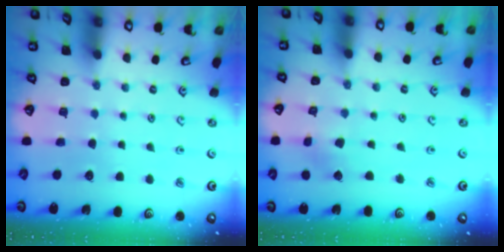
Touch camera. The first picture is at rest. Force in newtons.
{"total": 1.4, "press": 1.4, "slide": 0.1}